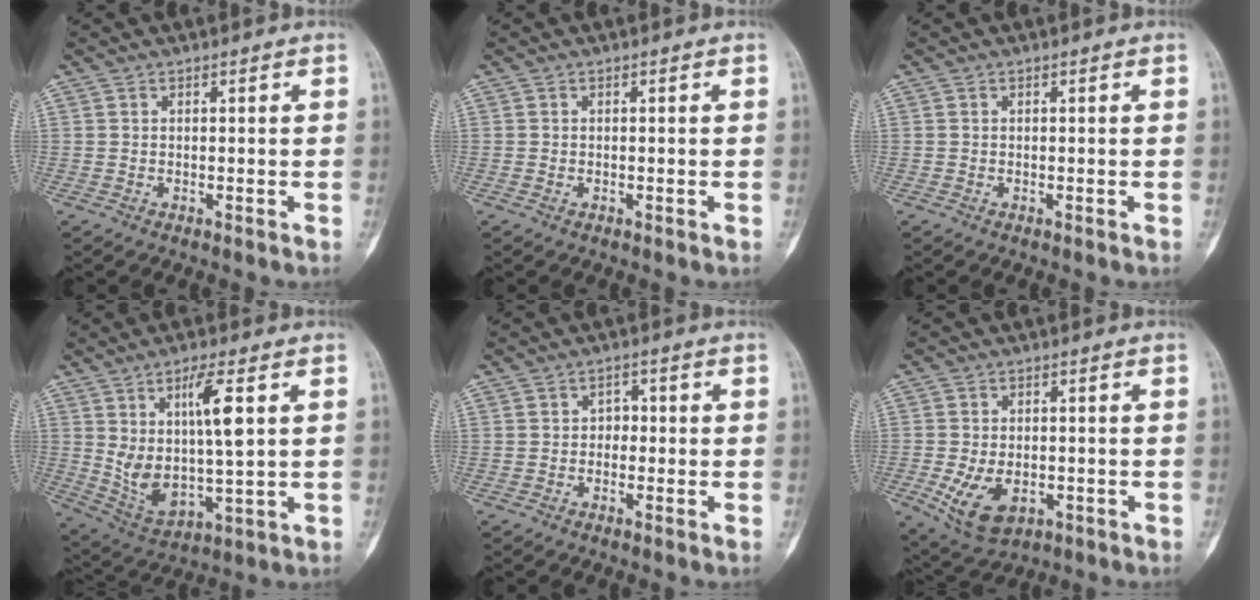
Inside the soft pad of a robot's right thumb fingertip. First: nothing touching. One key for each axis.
{"total": 0.0}
{"total": 0.0}
{"total": 12.7, "fx": 3.5, "fy": 3.8, "fz": 11.6, "tx": -0.215, "ty": -0.025, "tz": 0.080}
{"total": 2.1, "fx": -0.4, "fy": 1.7, "fz": 1.1, "tx": 0.010, "ty": 0.008, "tz": -0.016}
{"total": 8.8, "fx": -2.4, "fy": 5.5, "fz": 6.4, "tx": -0.113, "ty": -0.002, "tz": -0.027}